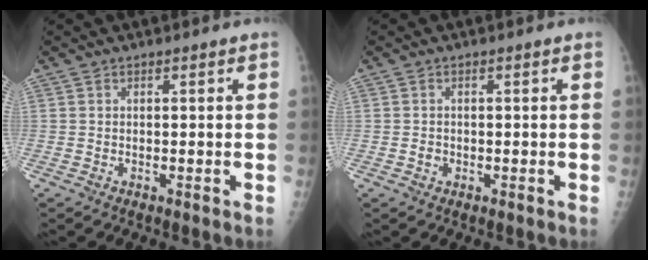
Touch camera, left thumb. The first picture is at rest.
{"total": 1.3, "force": [-0.3, 1.1, 0.5], "torque": [-0.003, 0.004, -0.004]}